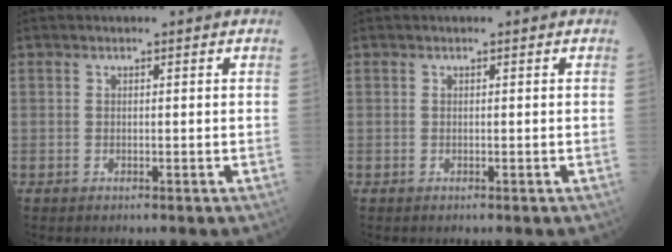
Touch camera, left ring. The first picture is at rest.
{"total": 0.0}